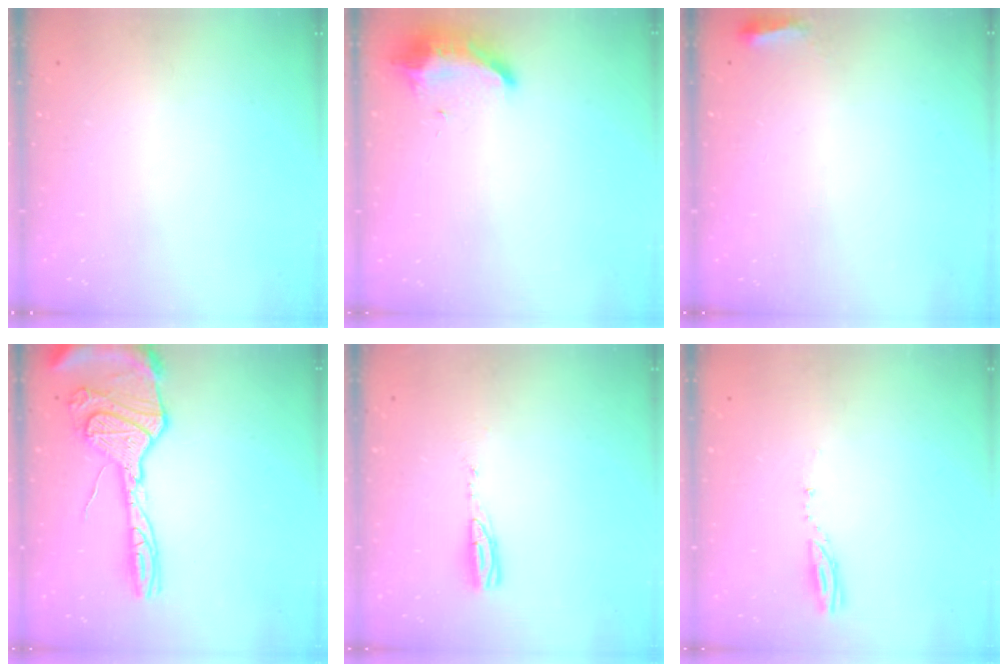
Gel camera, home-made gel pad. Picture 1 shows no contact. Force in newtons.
{"total": 9.2, "press": 9.2, "slide": 0.6}
{"total": 5.0, "press": 4.9, "slide": 1.0}
{"total": 19.8, "press": 19.7, "slide": 1.9}
{"total": 6.2, "press": 5.8, "slide": 2.2}
{"total": 3.4, "press": 3.4, "slide": 0.4}